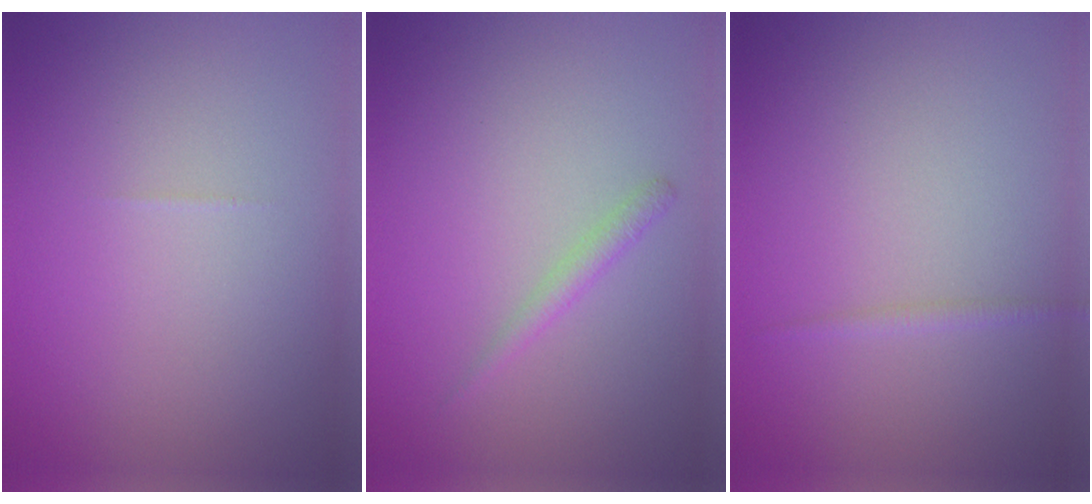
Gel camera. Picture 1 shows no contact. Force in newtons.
{"total": 1.2, "press": 1.2, "slide": 0.1}
{"total": 0.7, "press": 0.7, "slide": 0.1}